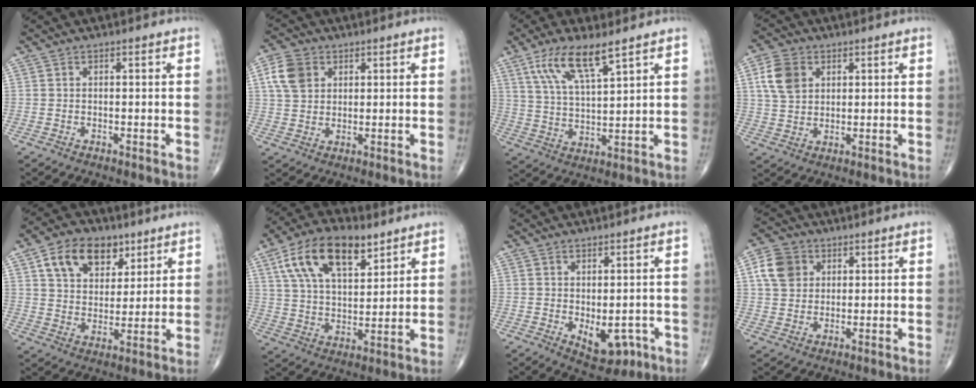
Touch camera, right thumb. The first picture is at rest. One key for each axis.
{"total": 7.0, "fx": 2.4, "fy": 5.3, "fz": 3.8, "tx": -0.062, "ty": 0.001, "tz": 0.044}
{"total": 10.5, "fx": 6.3, "fy": 2.7, "fz": 7.9, "tx": -0.152, "ty": -0.025, "tz": 0.130}
{"total": 7.6, "fx": 2.6, "fy": 5.5, "fz": 4.5, "tx": -0.075, "ty": -0.004, "tz": 0.050}
{"total": 13.1, "fx": 6.4, "fy": 8.8, "fz": 7.3, "tx": -0.090, "ty": -0.020, "tz": 0.114}
{"total": 16.7, "fx": 8.6, "fy": 8.4, "fz": 11.6, "tx": -0.183, "ty": -0.021, "tz": 0.155}
{"total": 7.1, "fx": -2.0, "fy": 4.2, "fz": 5.4, "tx": -0.049, "ty": 0.000, "tz": -0.013}
{"total": 7.5, "fx": 2.4, "fy": 6.1, "fz": 3.6, "tx": -0.049, "ty": 0.001, "tz": 0.041}